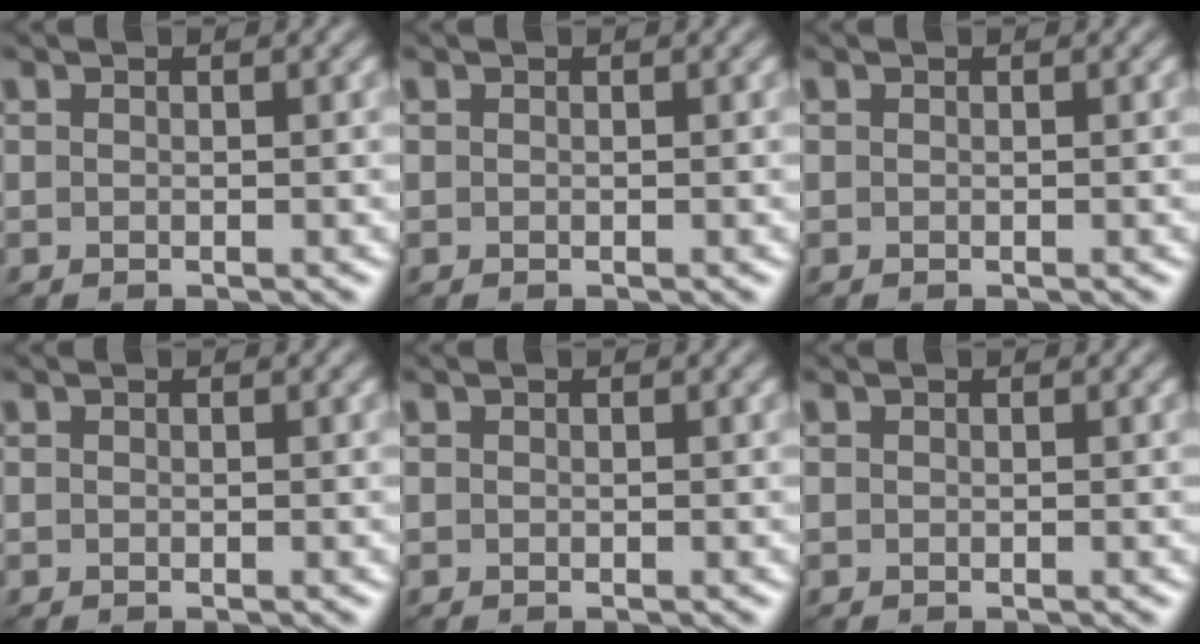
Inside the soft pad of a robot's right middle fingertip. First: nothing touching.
{"total": 0.0}
{"total": 0.0}
{"total": 0.0}
{"total": 0.0}
{"total": 0.0}